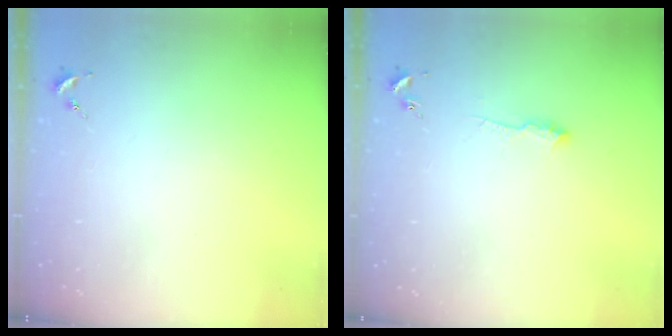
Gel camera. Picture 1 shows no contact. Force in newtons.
{"total": 6.0, "press": 5.9, "slide": 0.7}